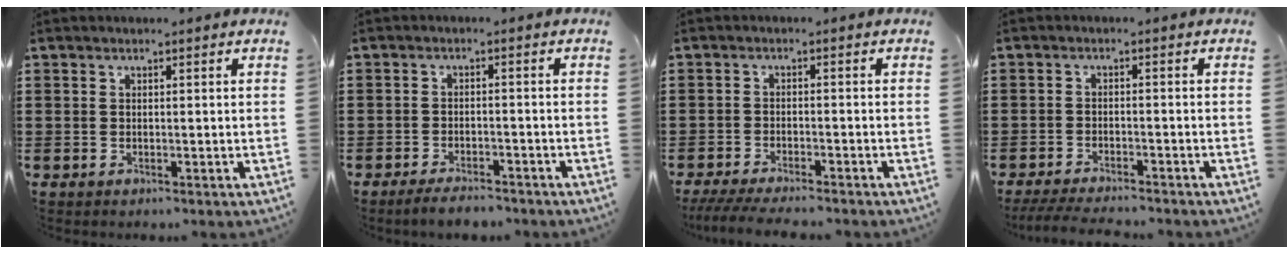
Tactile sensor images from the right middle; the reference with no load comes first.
{"total": 2.9, "force": [-2.7, 0.4, 0.9], "torque": [-0.017, -0.001, -0.053]}
{"total": 3.4, "force": [-3.2, -0.1, 1.2], "torque": [-0.029, -0.010, -0.064]}
{"total": 3.2, "force": [-3.1, 0.0, 1.1], "torque": [-0.025, -0.006, -0.061]}